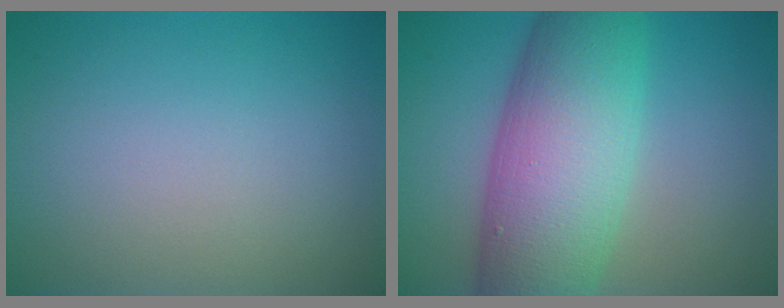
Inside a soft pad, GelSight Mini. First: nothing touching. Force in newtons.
{"total": 11.7, "press": 11.7, "slide": 0.3}